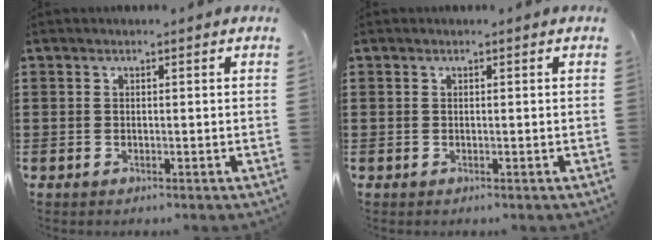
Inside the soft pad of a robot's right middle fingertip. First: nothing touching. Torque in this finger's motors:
{"motor_torque": [-0.17, -0.17, 0.01, -0.01]}